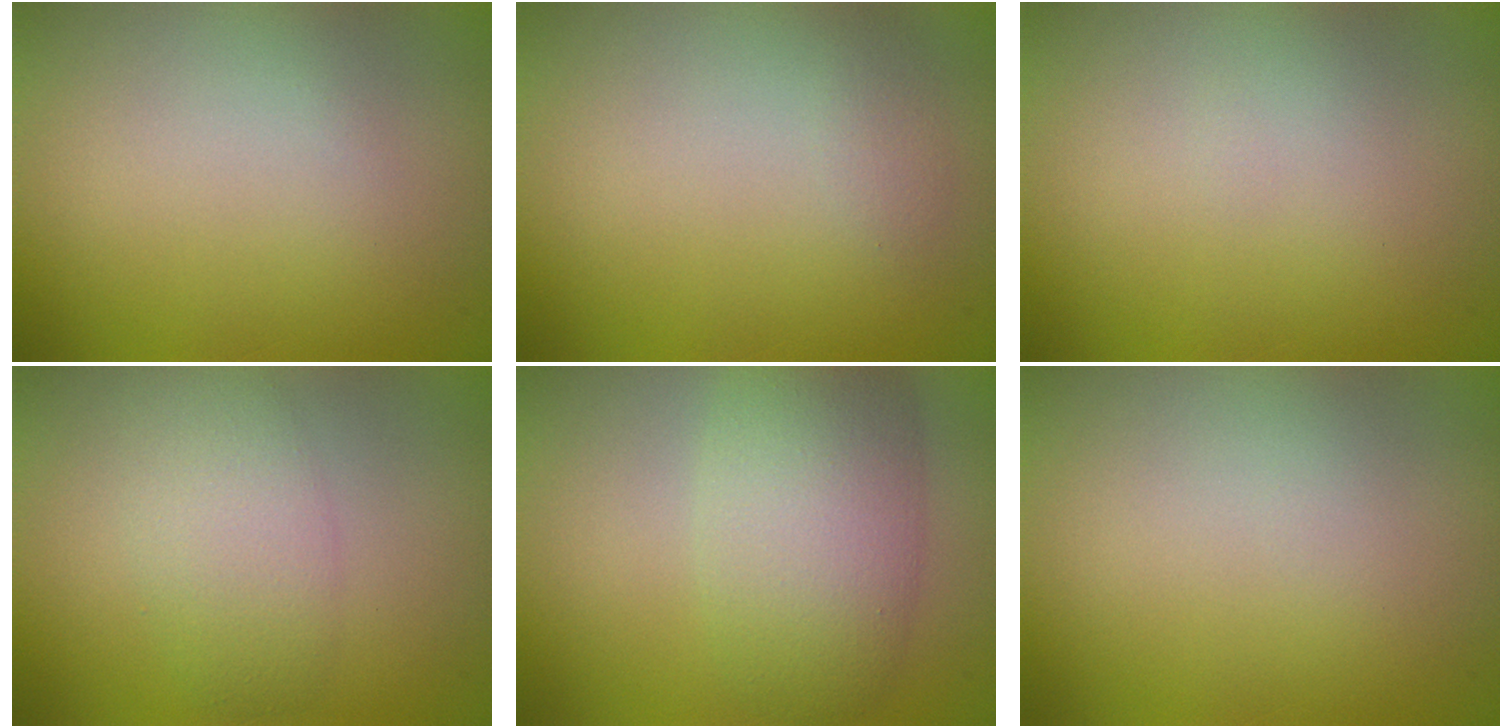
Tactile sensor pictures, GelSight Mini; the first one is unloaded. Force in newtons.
{"total": 0.7, "press": 0.7, "slide": 0.1}
{"total": 0.0}
{"total": 4.3, "press": 4.3, "slide": 0.3}
{"total": 5.6, "press": 5.6, "slide": 0.2}
{"total": 0.0}